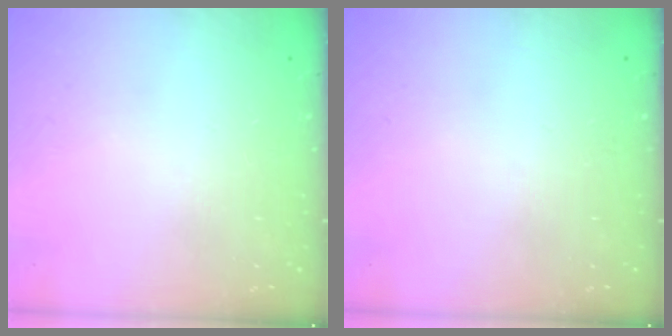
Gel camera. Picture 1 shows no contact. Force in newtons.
{"total": 0.0}